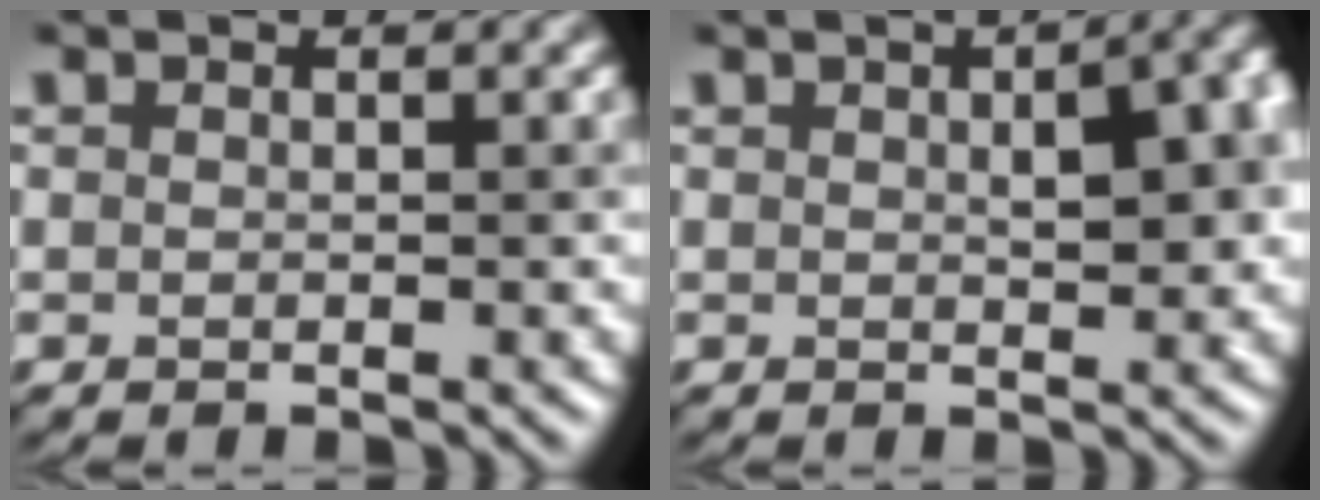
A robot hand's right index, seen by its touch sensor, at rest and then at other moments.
{"total": 5.1, "force": [1.0, 1.9, 4.7], "torque": [-0.033, 0.022, 0.016]}